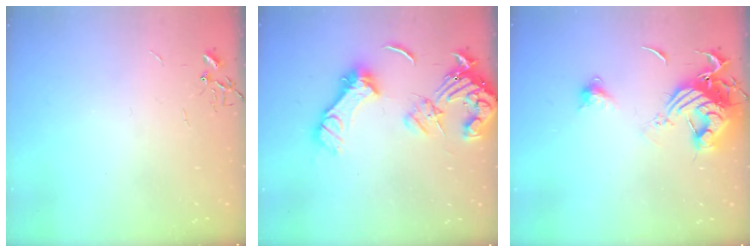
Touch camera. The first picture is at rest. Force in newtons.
{"total": 16.5, "press": 16.3, "slide": 2.2}
{"total": 13.8, "press": 13.7, "slide": 1.5}